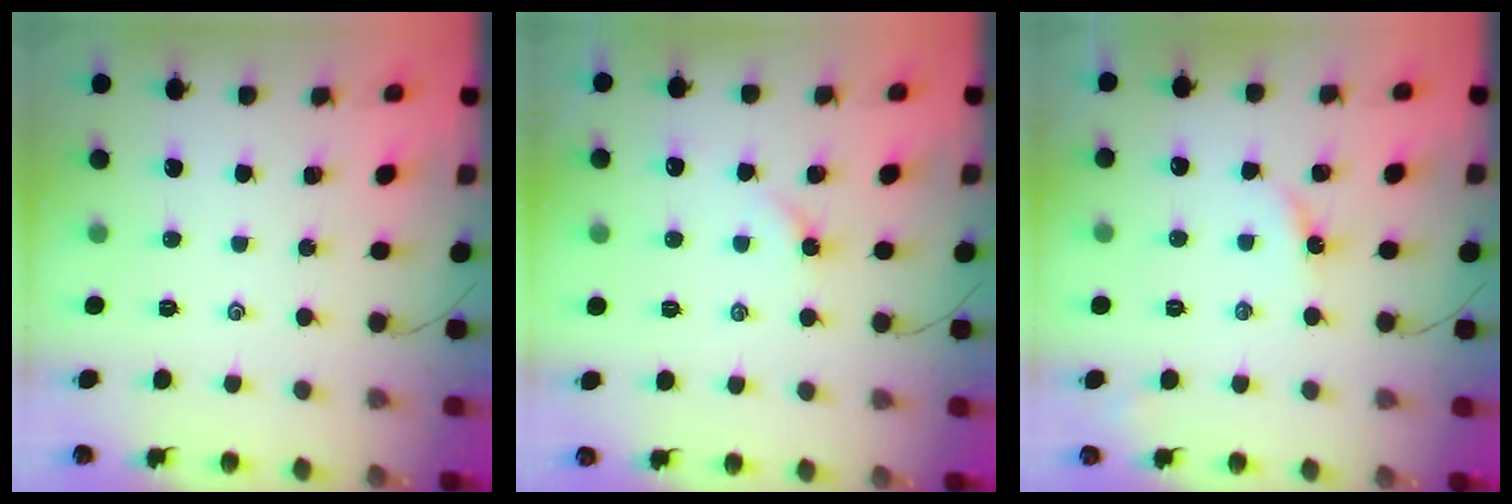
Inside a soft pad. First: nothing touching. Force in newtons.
{"total": 3.6, "press": 3.5, "slide": 0.7}
{"total": 3.4, "press": 3.4, "slide": 0.4}